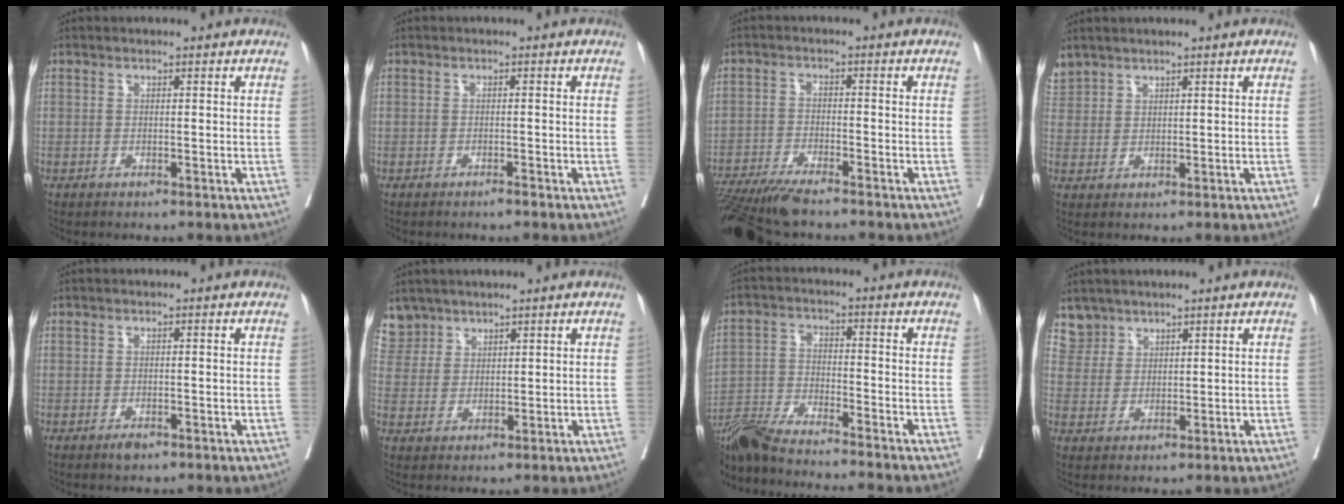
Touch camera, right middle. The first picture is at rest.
{"total": 0.7, "force": [-0.6, 0.0, 0.3], "torque": [-0.007, 0.000, -0.010]}
{"total": 9.9, "force": [-8.5, 0.7, 5.1], "torque": [-0.081, -0.026, -0.145]}
{"total": 3.2, "force": [2.9, 1.5, 0.2], "torque": [-0.010, 0.013, 0.062]}
{"total": 1.1, "force": [-0.7, 0.4, 0.7], "torque": [-0.012, -0.001, -0.008]}
{"total": 4.1, "force": [3.5, 2.2, -0.6], "torque": [0.019, 0.003, 0.073]}
{"total": 13.6, "force": [-12.3, -0.6, 5.8], "torque": [-0.098, -0.019, -0.215]}
{"total": 3.5, "force": [2.9, 1.8, -0.6], "torque": [0.021, 0.002, 0.057]}